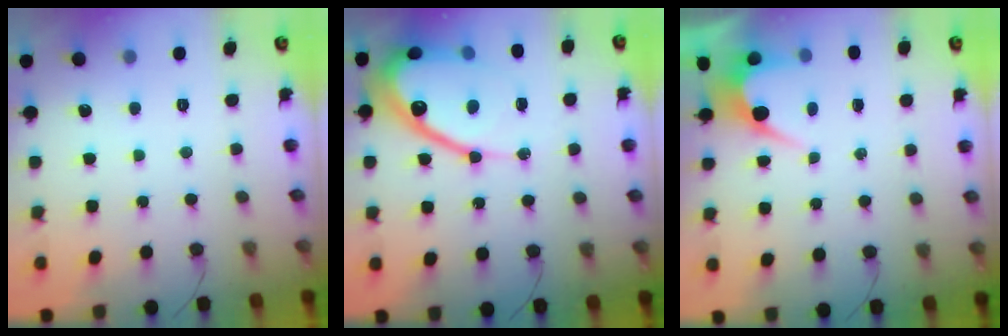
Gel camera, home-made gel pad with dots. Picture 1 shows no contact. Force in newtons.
{"total": 16.6, "press": 16.6, "slide": 1.0}
{"total": 3.7, "press": 3.7, "slide": 0.2}